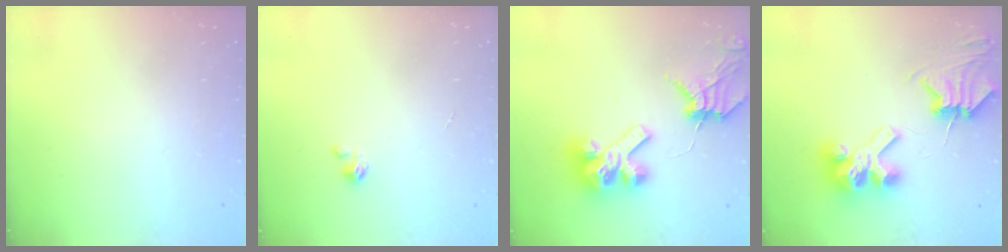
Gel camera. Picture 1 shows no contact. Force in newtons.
{"total": 1.4, "press": 1.4, "slide": 0.3}
{"total": 14.1, "press": 14.0, "slide": 1.7}
{"total": 9.1, "press": 9.0, "slide": 1.3}